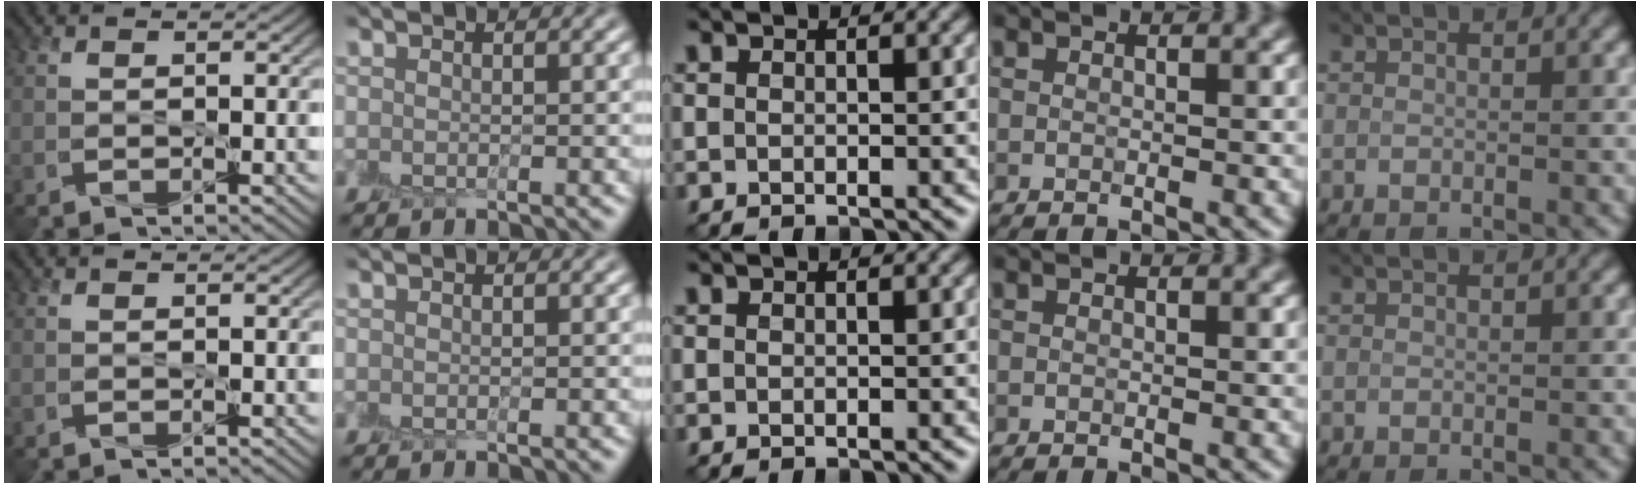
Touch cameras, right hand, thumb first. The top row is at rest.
{}